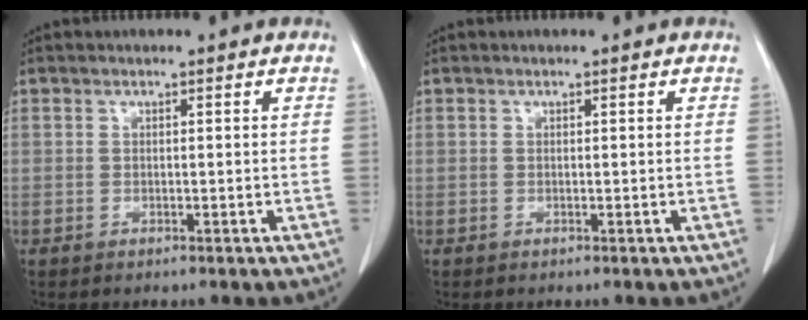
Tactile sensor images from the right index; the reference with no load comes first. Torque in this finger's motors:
{"motor_torque": [0.06, -0.02, -0.01, 0.01]}